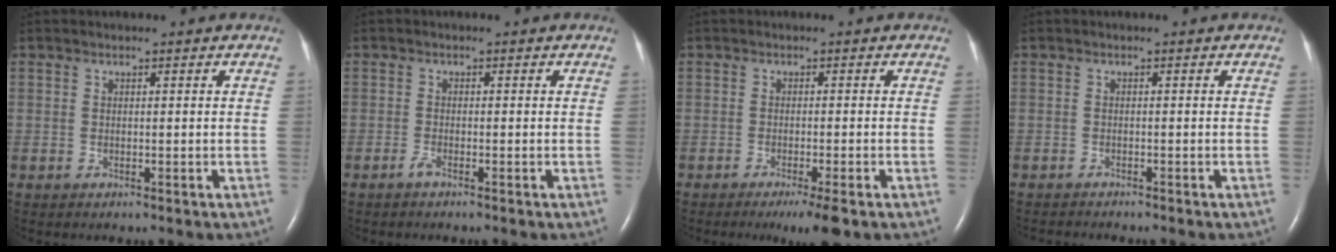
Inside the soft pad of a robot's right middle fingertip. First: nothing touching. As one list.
[{"total": 0.9, "force": [-0.7, 0.0, 0.6], "torque": [-0.017, -0.002, -0.016]}, {"total": 4.2, "force": [-2.6, 0.1, 3.2], "torque": [-0.047, -0.013, -0.040]}, {"total": 2.8, "force": [-2.7, 0.0, 0.8], "torque": [-0.013, -0.008, -0.038]}]